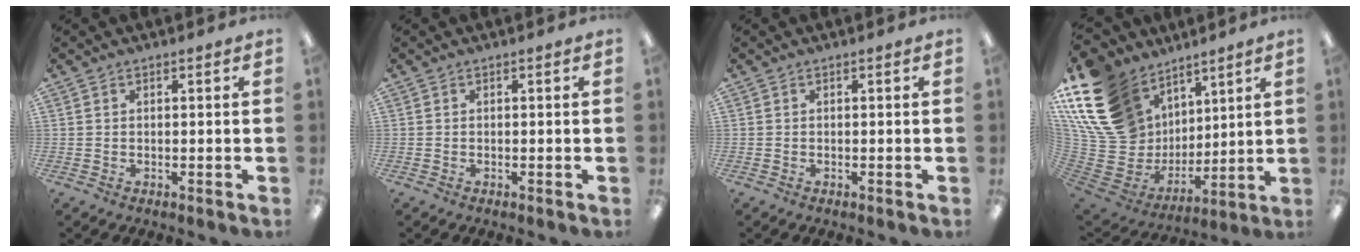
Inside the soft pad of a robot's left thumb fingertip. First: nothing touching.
{"total": 0.0}
{"total": 0.0}
{"total": 24.0, "force": [11.3, 17.7, 11.5], "torque": [-0.252, -0.067, 0.241]}